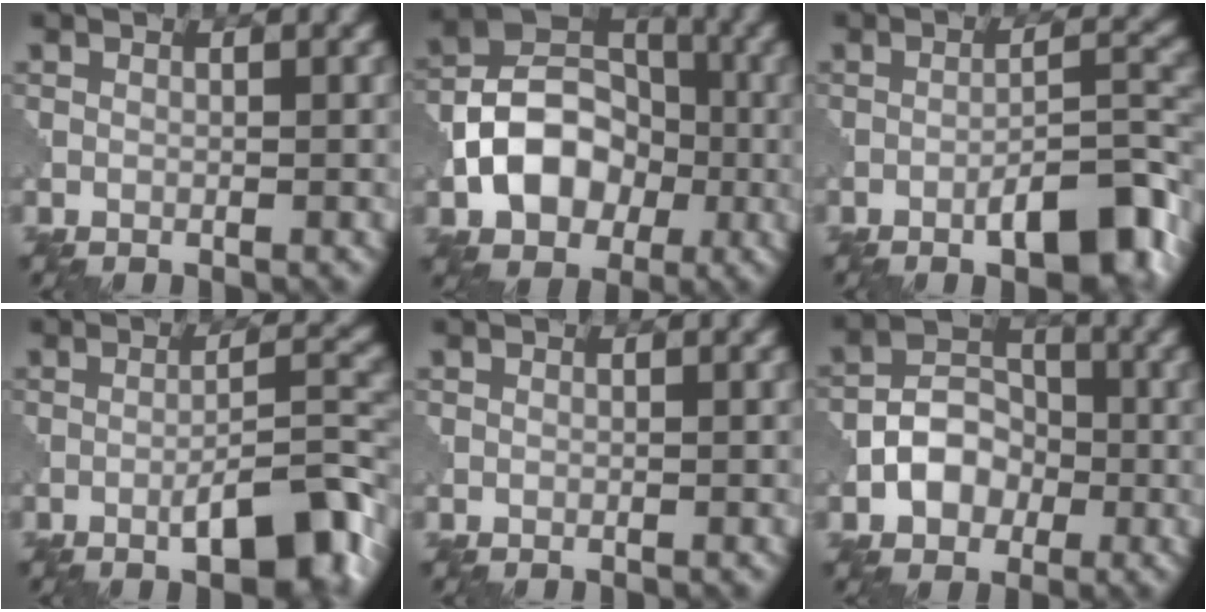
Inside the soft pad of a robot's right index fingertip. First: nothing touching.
{"total": 8.7, "force": [-2.2, 6.4, 5.4], "torque": [-0.087, 0.006, -0.048]}
{"total": 7.1, "force": [-4.0, 1.8, 5.5], "torque": [-0.079, 0.015, -0.059]}
{"total": 7.5, "force": [-3.8, 1.9, 6.2], "torque": [-0.089, 0.016, -0.057]}
{"total": 0.0}
{"total": 4.6, "force": [-1.5, 3.5, 2.6], "torque": [-0.033, 0.005, -0.029]}